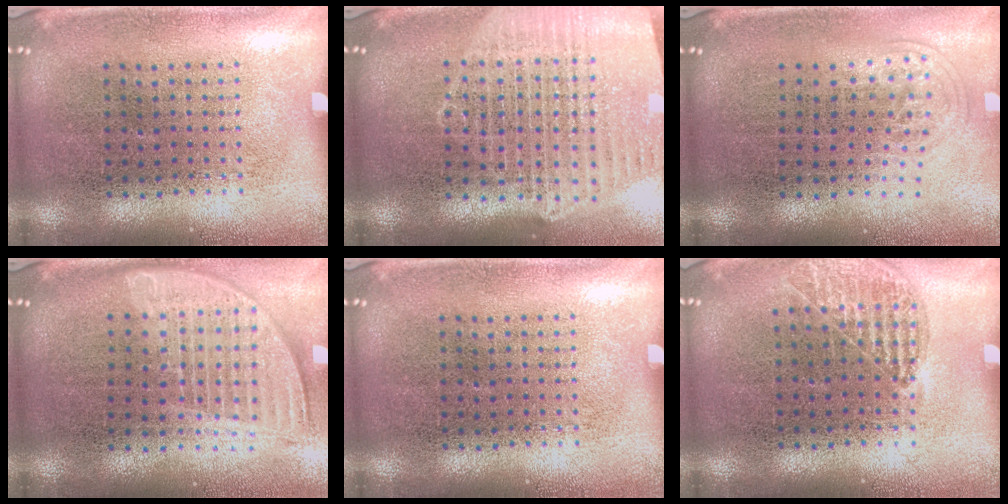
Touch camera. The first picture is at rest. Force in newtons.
{"total": 2.1, "press": 1.9, "slide": 1.0}
{"total": 1.0, "press": 0.6, "slide": 0.8}
{"total": 1.8, "press": 1.5, "slide": 1.0}
{"total": 0.0}
{"total": 1.0, "press": 1.0, "slide": 0.2}